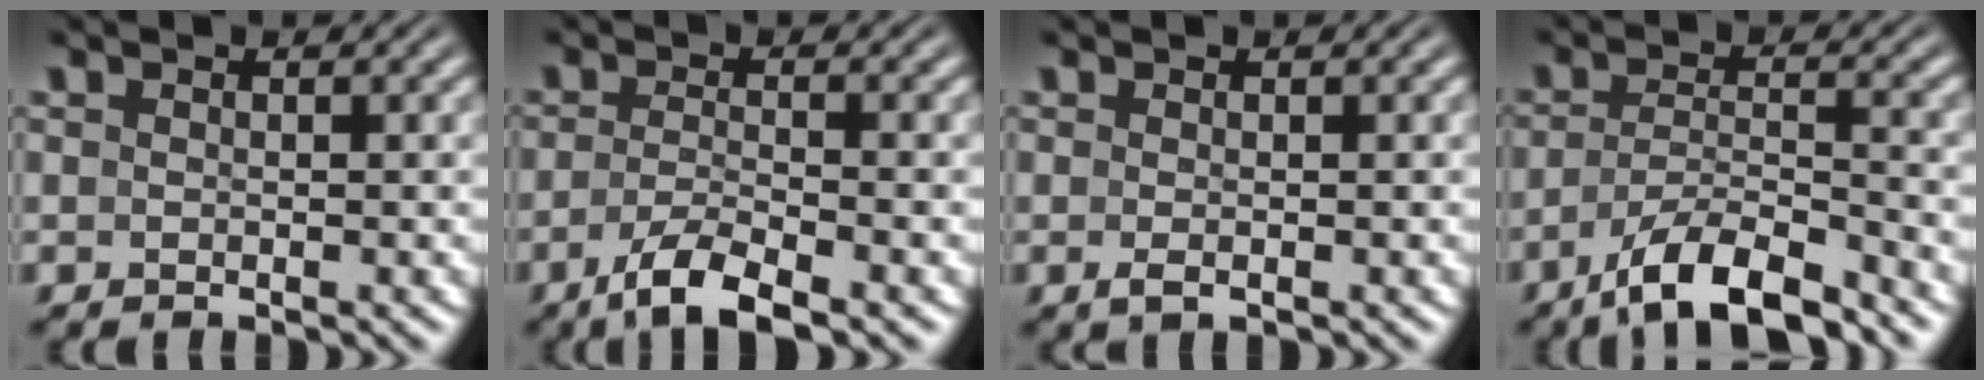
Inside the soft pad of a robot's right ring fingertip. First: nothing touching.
{"total": 4.2, "force": [-3.0, 0.7, 3.0], "torque": [-0.052, -0.015, -0.040]}
{"total": 0.7, "force": [-0.4, -0.2, 0.5], "torque": [-0.014, -0.006, -0.001]}
{"total": 6.1, "force": [-4.1, 2.0, 4.0], "torque": [-0.063, -0.017, -0.061]}